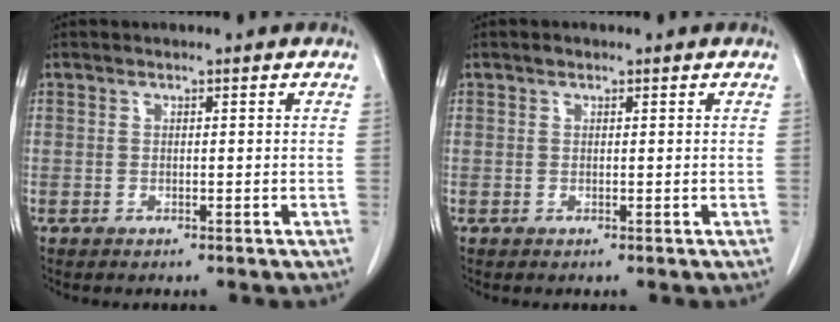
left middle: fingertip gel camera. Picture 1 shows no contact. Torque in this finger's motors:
{"motor_torque": [0.04, -0.04, -0.04, 0.00]}